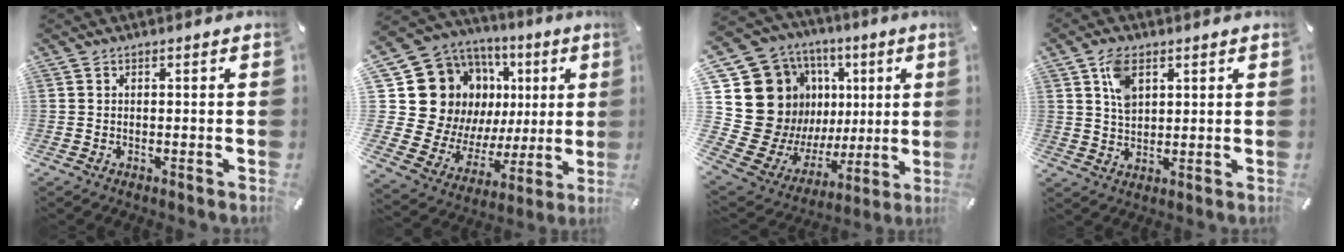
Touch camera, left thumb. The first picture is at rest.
{"total": 21.0, "force": [6.8, 17.6, 9.2], "torque": [-0.168, -0.066, 0.159]}
{"total": 24.5, "force": [5.5, 20.1, 12.9], "torque": [-0.223, -0.061, 0.152]}
{"total": 6.5, "force": [2.8, 4.2, 4.1], "torque": [-0.074, 0.002, 0.051]}